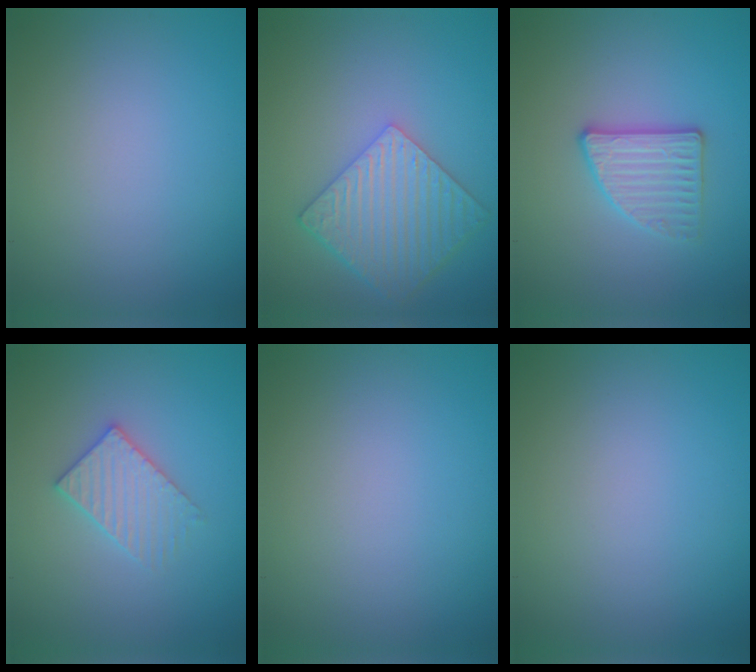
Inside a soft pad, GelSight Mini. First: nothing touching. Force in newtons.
{"total": 6.1, "press": 4.8, "slide": 3.8}
{"total": 2.9, "press": 2.8, "slide": 0.7}
{"total": 3.0, "press": 3.0, "slide": 0.5}
{"total": 0.0}
{"total": 0.0}